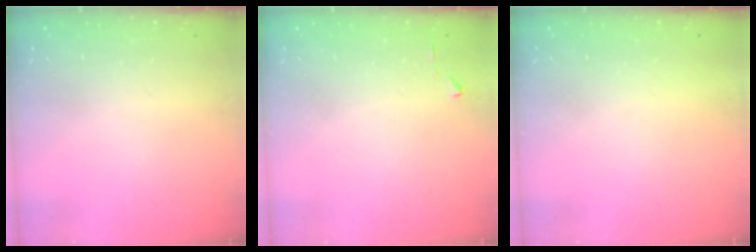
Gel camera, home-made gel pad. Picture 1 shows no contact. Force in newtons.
{"total": 3.0, "press": 2.9, "slide": 0.4}
{"total": 1.5, "press": 1.5, "slide": 0.1}